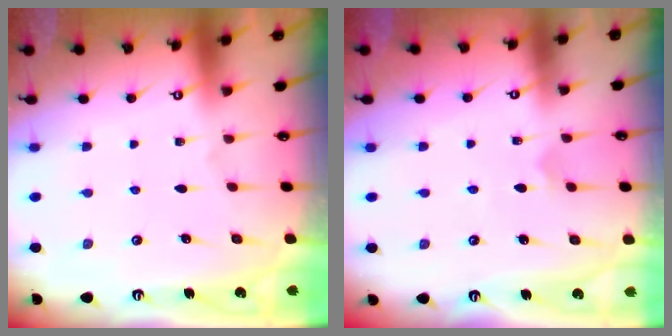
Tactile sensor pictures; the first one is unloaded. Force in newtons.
{"total": 3.6, "press": 3.5, "slide": 0.7}